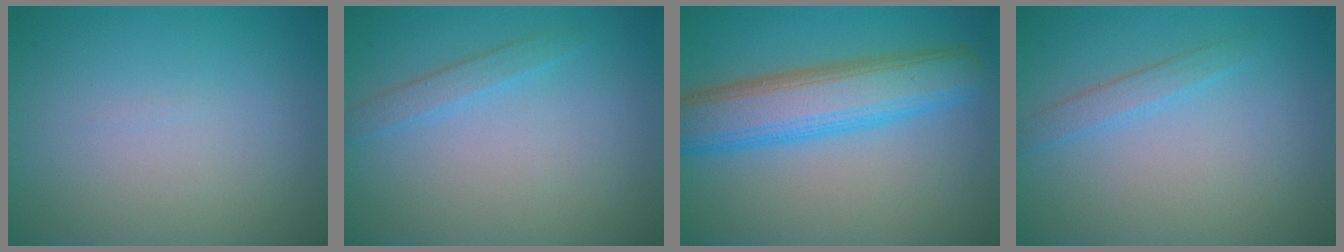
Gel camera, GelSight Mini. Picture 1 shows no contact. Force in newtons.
{"total": 1.4, "press": 1.4, "slide": 0.0}
{"total": 7.1, "press": 7.1, "slide": 0.1}
{"total": 1.5, "press": 1.5, "slide": 0.1}